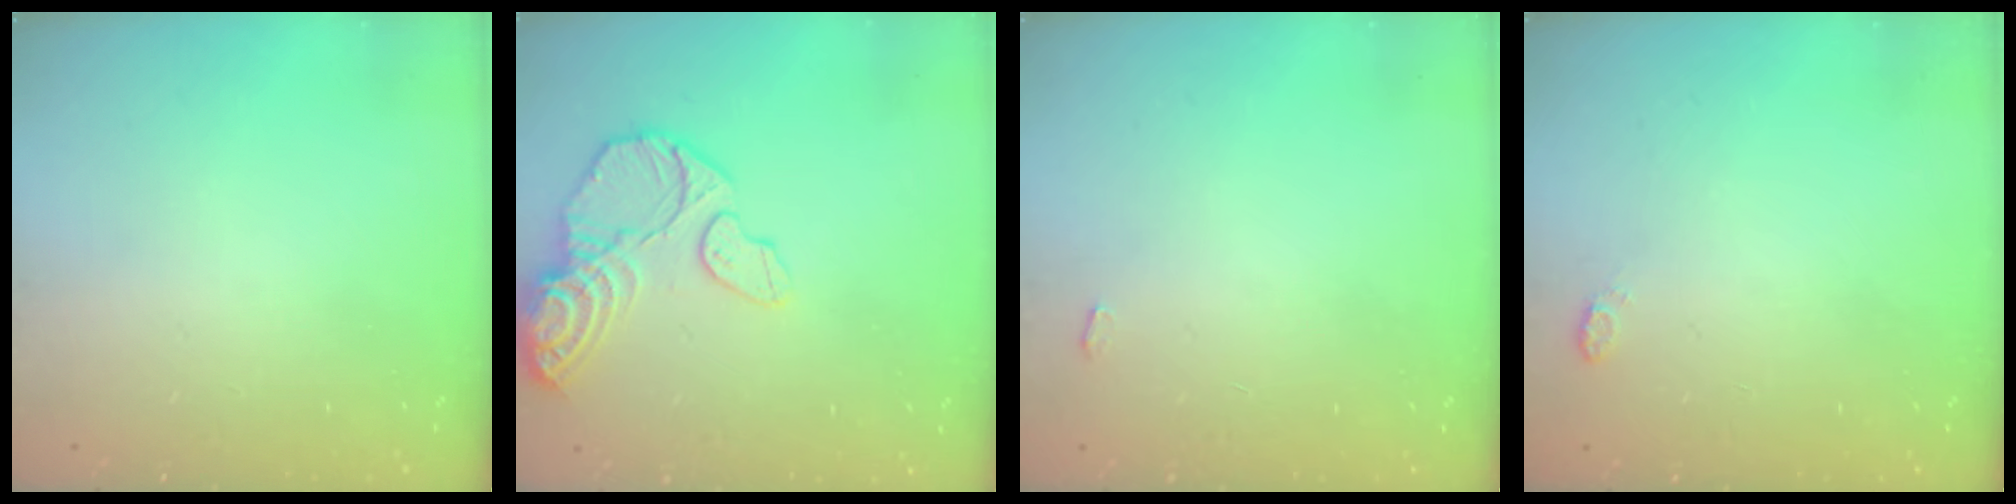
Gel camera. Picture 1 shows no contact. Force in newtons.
{"total": 14.3, "press": 14.1, "slide": 1.8}
{"total": 3.1, "press": 3.1, "slide": 0.3}
{"total": 4.3, "press": 4.3, "slide": 0.5}